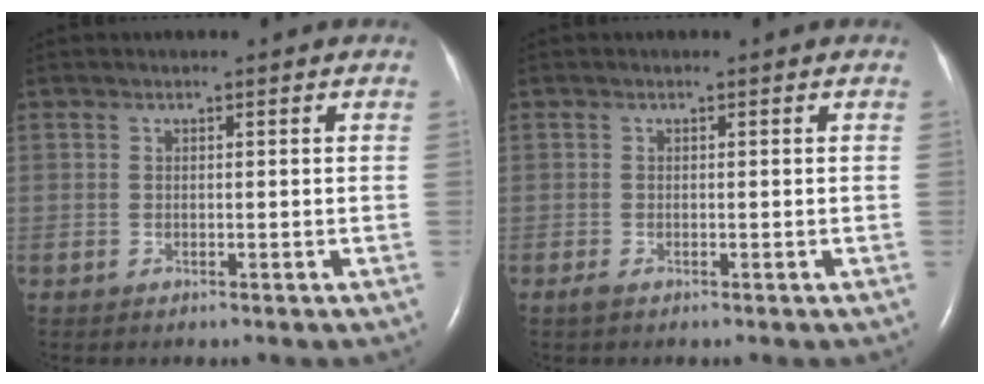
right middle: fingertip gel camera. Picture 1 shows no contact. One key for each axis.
{"total": 0.8, "fx": -0.6, "fy": 0.2, "fz": 0.6, "tx": -0.019, "ty": -0.004, "tz": -0.009}